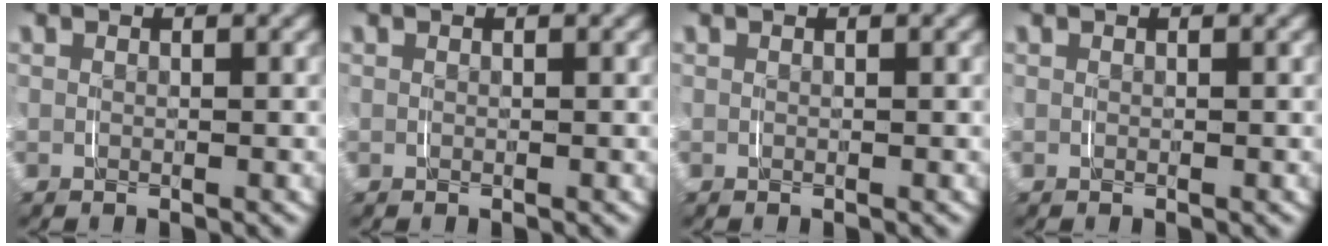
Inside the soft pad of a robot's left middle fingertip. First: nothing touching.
{"total": 0.0}
{"total": 0.0}
{"total": 0.0}